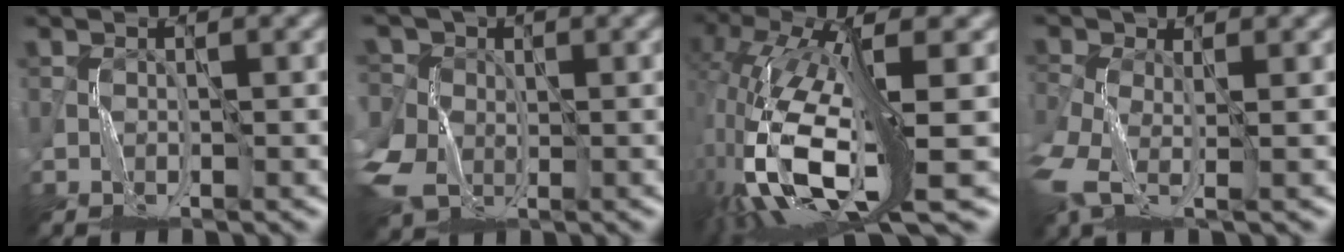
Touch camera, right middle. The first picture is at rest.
{"total": 6.1, "force": [-0.5, 5.3, 3.0], "torque": [-0.092, -0.009, -0.008]}
{"total": 13.1, "force": [-3.4, 5.0, 11.7], "torque": [-0.250, -0.015, -0.053]}
{"total": 4.8, "force": [-1.3, 2.9, 3.6], "torque": [-0.099, -0.022, -0.034]}